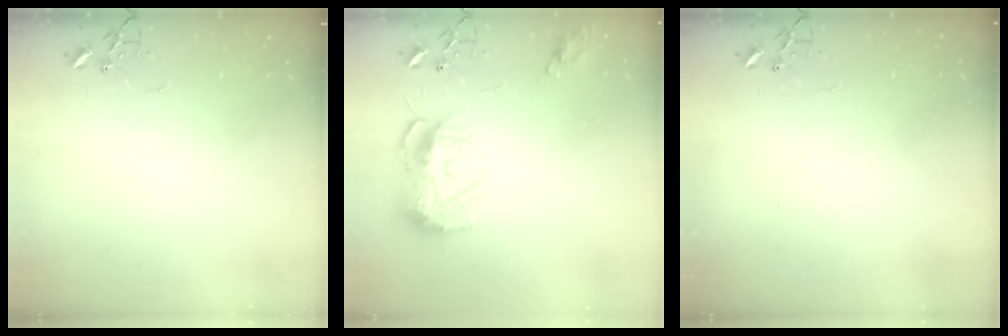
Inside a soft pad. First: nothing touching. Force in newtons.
{"total": 13.5, "press": 13.4, "slide": 1.1}
{"total": 1.1, "press": 1.1, "slide": 0.1}